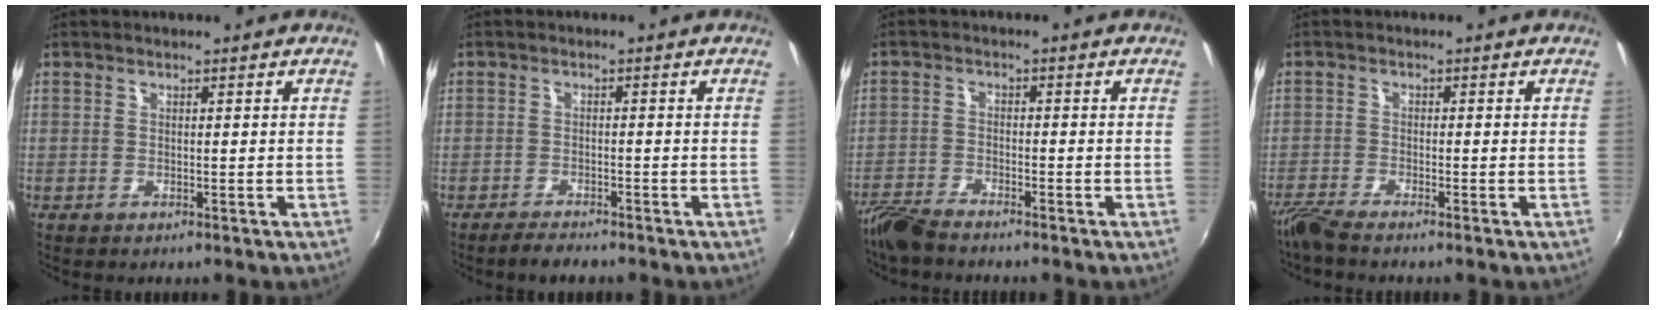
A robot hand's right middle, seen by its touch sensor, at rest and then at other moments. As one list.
[{"total": 2.5, "force": [-2.3, 0.3, 0.8], "torque": [-0.029, -0.006, -0.045]}, {"total": 5.3, "force": [-4.8, 0.9, 2.1], "torque": [-0.060, -0.014, -0.098]}, {"total": 3.8, "force": [-3.4, 0.1, 1.7], "torque": [-0.053, -0.013, -0.069]}]